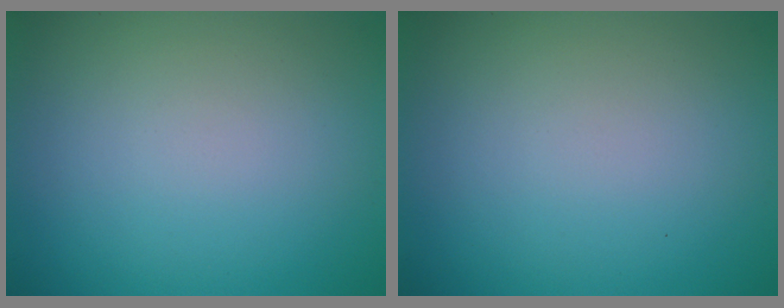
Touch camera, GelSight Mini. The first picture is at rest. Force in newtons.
{"total": 0.0}